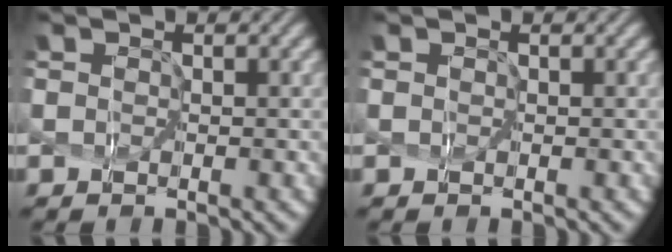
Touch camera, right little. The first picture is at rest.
{"total": 0.0}